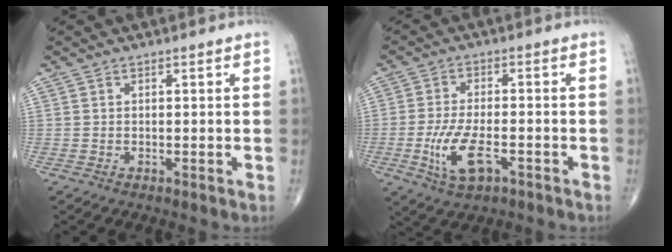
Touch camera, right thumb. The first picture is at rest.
{"total": 8.5, "force": [-3.1, 3.7, 7.1], "torque": [-0.146, 0.005, -0.054]}